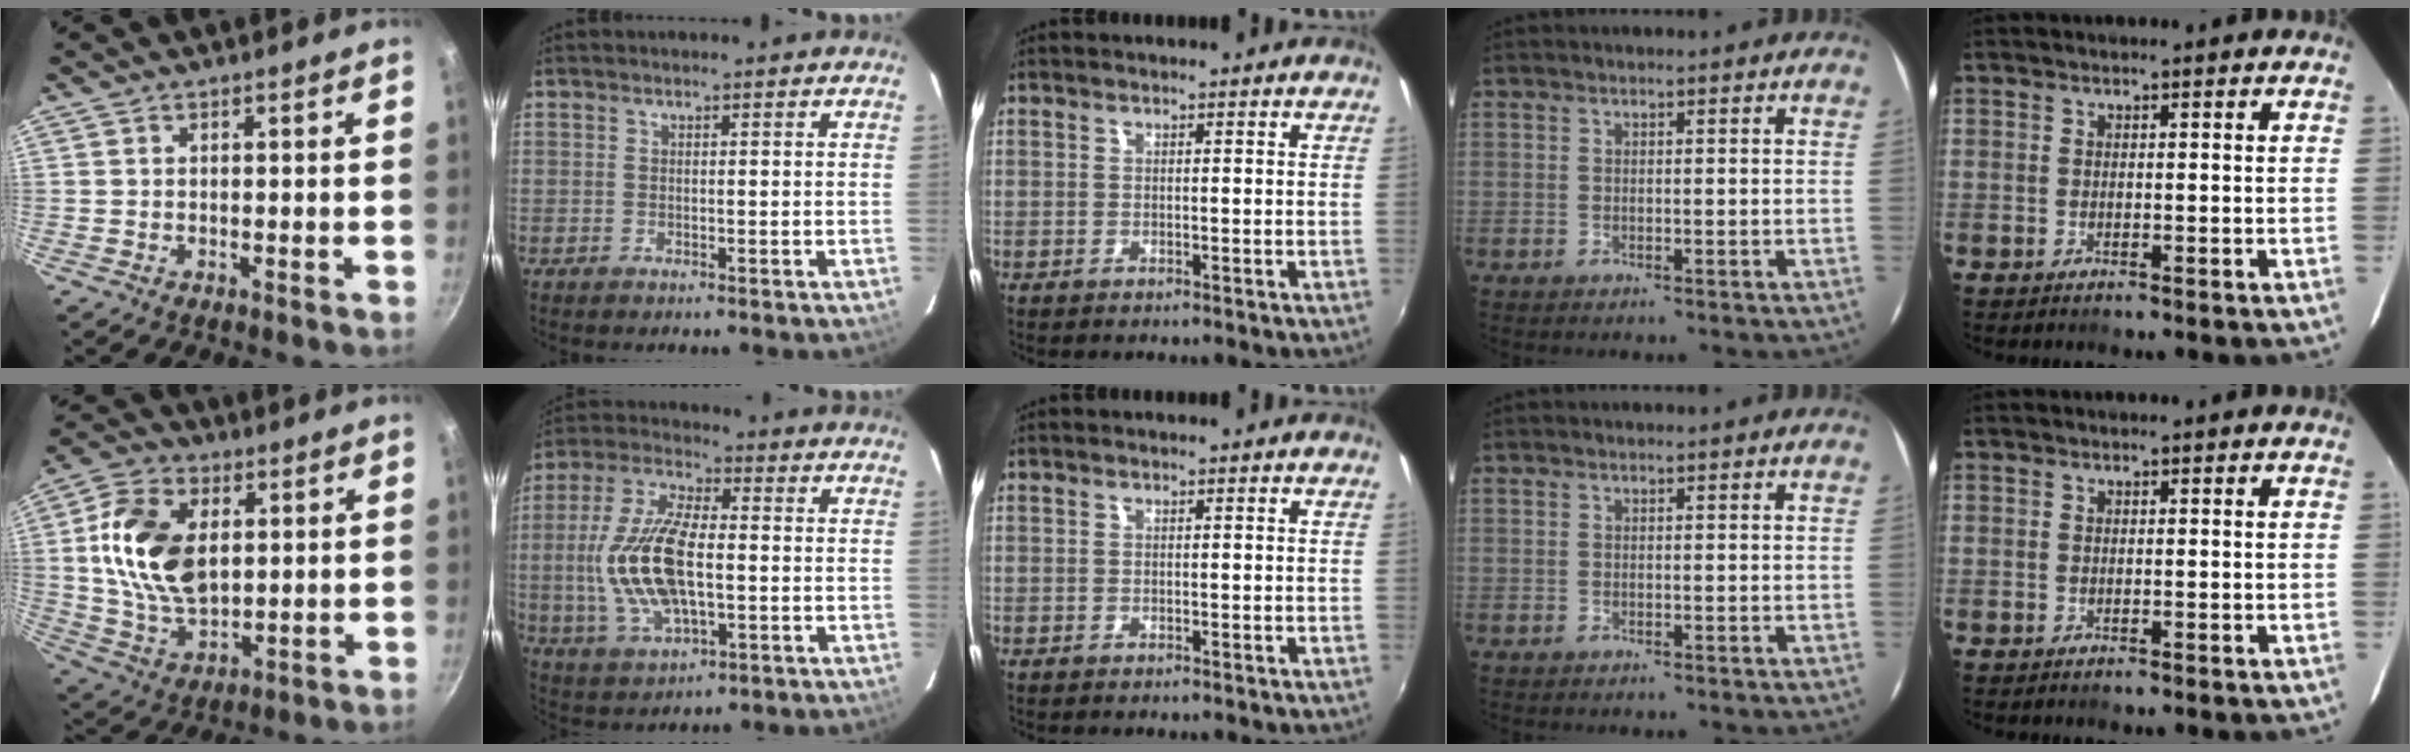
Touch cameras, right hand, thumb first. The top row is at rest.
{"thumb": {"total": 15.7, "force": [2.6, 9.9, 12.0], "torque": [-0.206, -0.007, 0.052]}, "index": {"total": 15.9, "force": [-1.3, 7.1, 14.2], "torque": [-0.300, 0.001, -0.019]}}